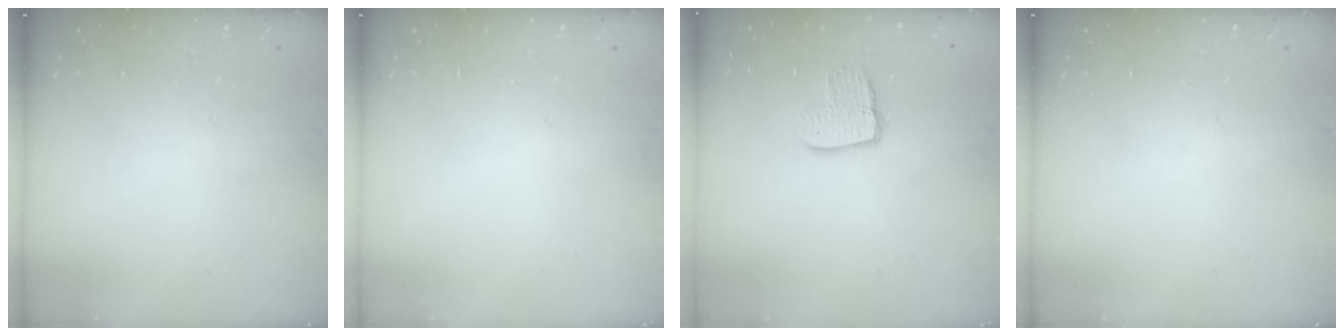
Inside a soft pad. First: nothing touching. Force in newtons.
{"total": 0.0}
{"total": 9.8, "press": 9.8, "slide": 0.7}
{"total": 0.0}